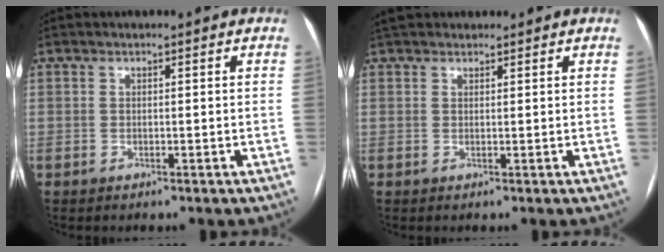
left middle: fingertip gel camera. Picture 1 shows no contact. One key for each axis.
{"total": 5.0, "fx": 4.3, "fy": 1.8, "fz": 1.6, "tx": -0.021, "ty": 0.039, "tz": 0.072}